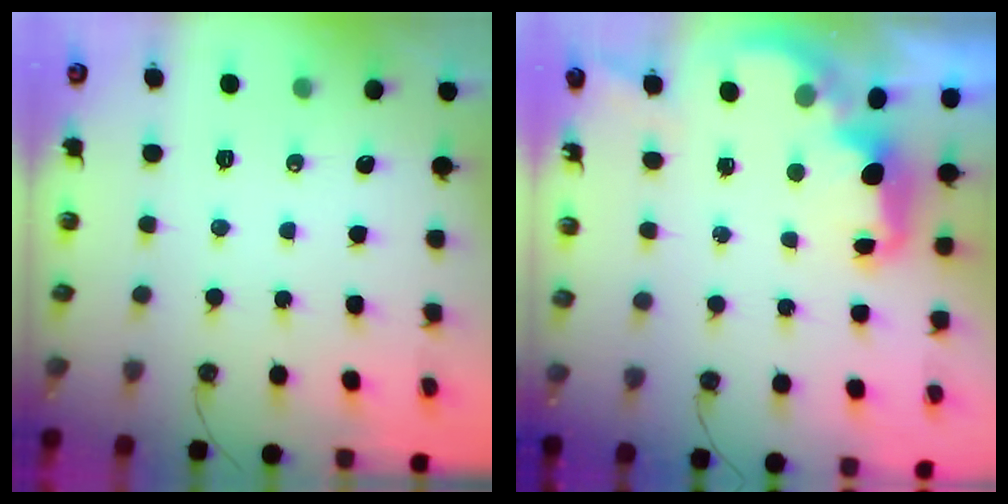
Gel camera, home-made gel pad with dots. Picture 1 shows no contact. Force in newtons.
{"total": 2.8, "press": 2.7, "slide": 0.7}